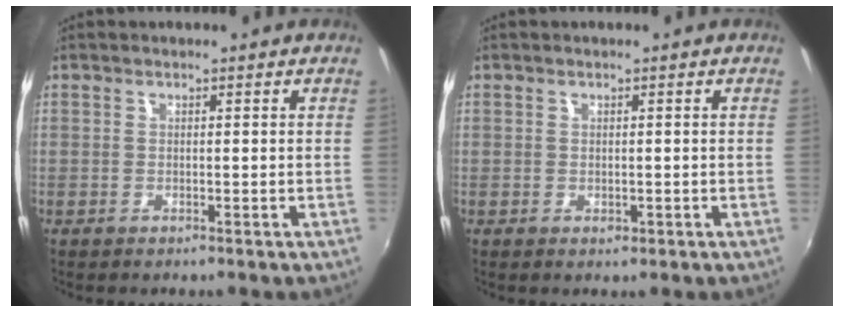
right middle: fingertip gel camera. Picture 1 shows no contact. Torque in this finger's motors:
{"motor_torque": [-0.32, 0.44, -0.01, -0.01]}